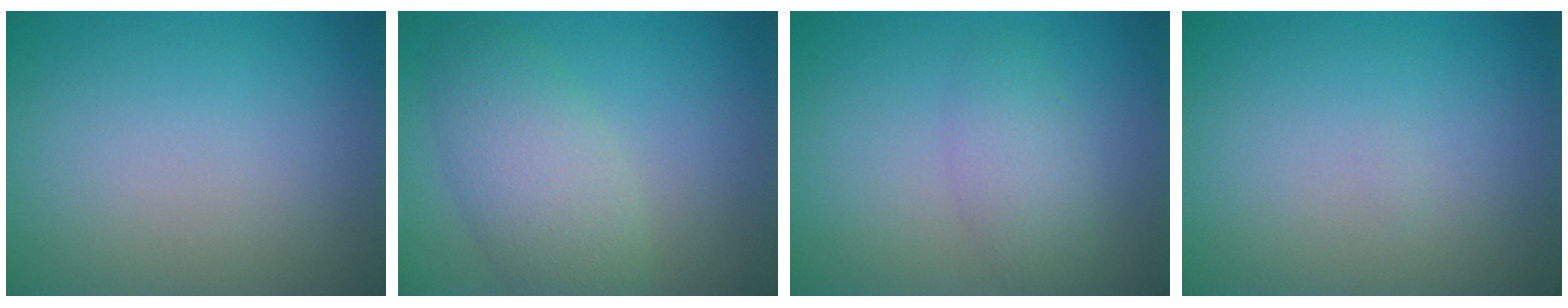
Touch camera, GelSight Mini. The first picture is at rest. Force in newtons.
{"total": 5.2, "press": 5.2, "slide": 0.2}
{"total": 2.4, "press": 2.4, "slide": 0.1}
{"total": 0.0}